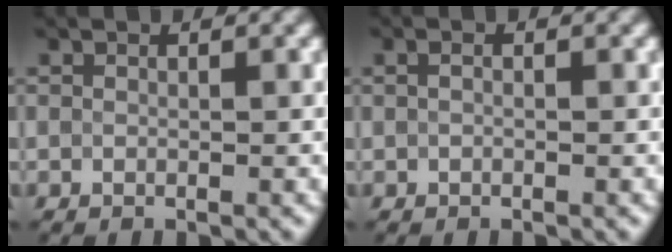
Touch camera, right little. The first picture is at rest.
{"total": 0.8, "force": [0.2, 0.4, 0.7], "torque": [-0.016, -0.003, 0.000]}